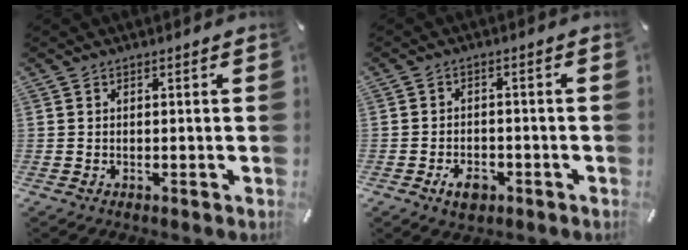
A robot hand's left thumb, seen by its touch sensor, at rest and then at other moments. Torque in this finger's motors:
{"motor_torque": [-0.02, 0.09, 0.00, 0.02, 0.00]}